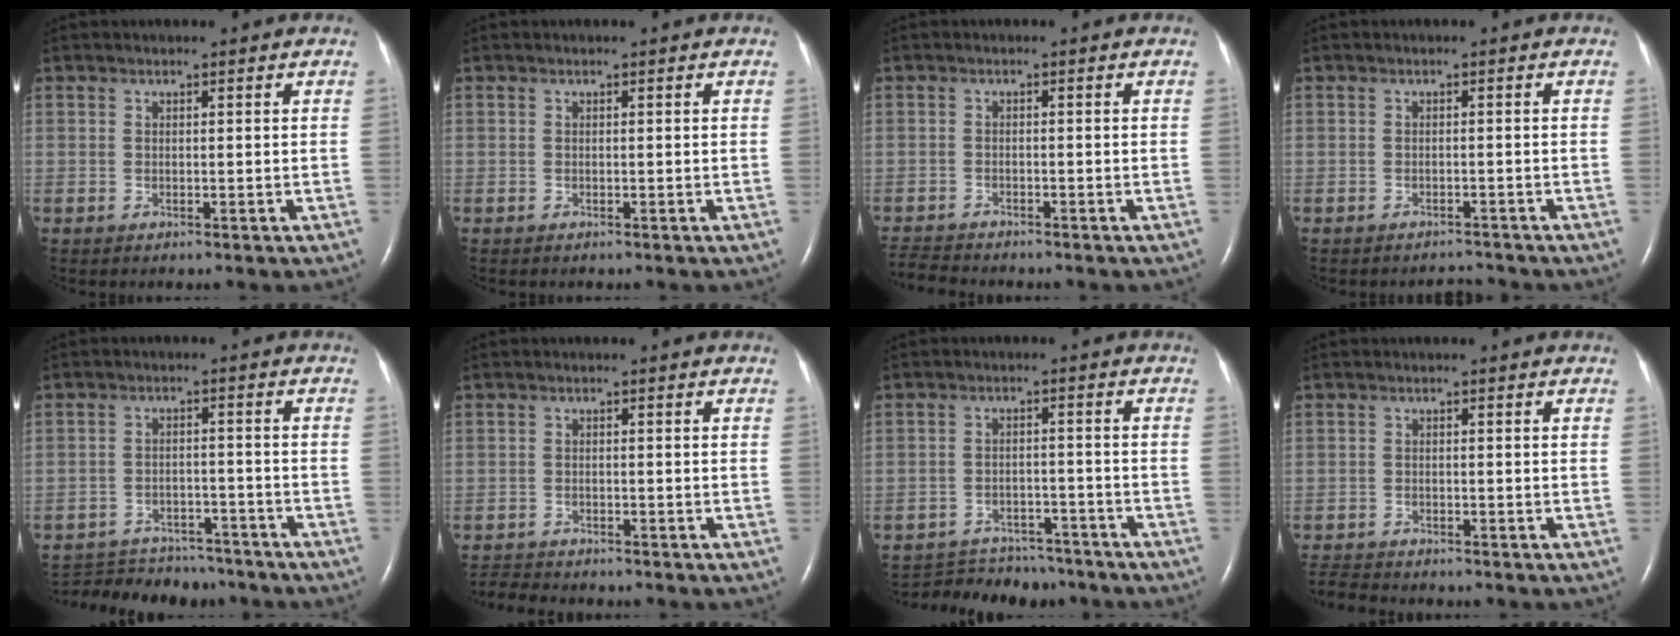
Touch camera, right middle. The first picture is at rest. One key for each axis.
{"total": 0.0}
{"total": 4.1, "fx": -4.0, "fy": 0.3, "fz": 0.4, "tx": -0.008, "ty": -0.017, "tz": -0.071}
{"total": 1.6, "fx": -1.5, "fy": 0.1, "fz": -0.5, "tx": 0.007, "ty": -0.007, "tz": -0.019}
{"total": 14.3, "fx": -12.9, "fy": 4.9, "fz": 3.6, "tx": -0.073, "ty": 0.005, "tz": -0.178}
{"total": 3.9, "fx": -3.8, "fy": 0.4, "fz": 0.4, "tx": -0.004, "ty": -0.015, "tz": -0.063}
{"total": 11.6, "fx": -10.7, "fy": 4.1, "fz": 1.9, "tx": -0.035, "ty": 0.007, "tz": -0.146}
{"total": 4.1, "fx": -4.0, "fy": 0.4, "fz": 0.5, "tx": -0.009, "ty": -0.016, "tz": -0.070}